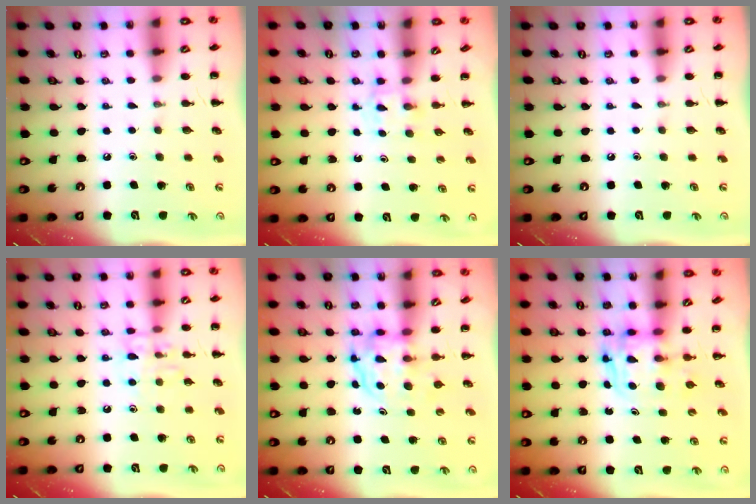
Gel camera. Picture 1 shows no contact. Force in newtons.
{"total": 2.3, "press": 2.1, "slide": 0.9}
{"total": 0.0}
{"total": 9.9, "press": 9.8, "slide": 0.7}
{"total": 3.7, "press": 3.7, "slide": 0.3}
{"total": 2.8, "press": 2.8, "slide": 0.2}